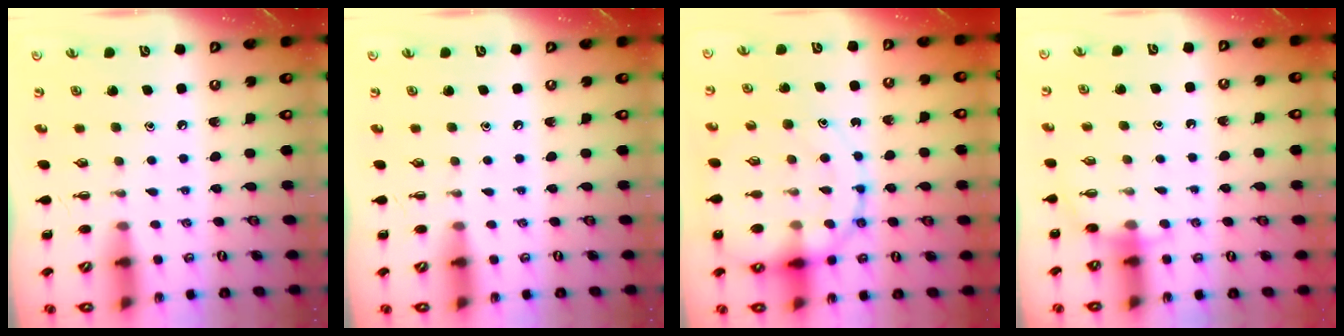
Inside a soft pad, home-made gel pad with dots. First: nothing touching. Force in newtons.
{"total": 0.0}
{"total": 15.1, "press": 14.8, "slide": 3.0}
{"total": 5.9, "press": 5.7, "slide": 1.5}